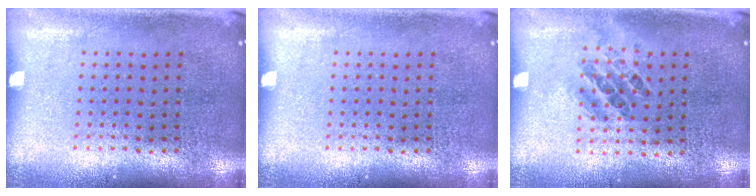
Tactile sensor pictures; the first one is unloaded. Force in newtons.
{"total": 0.0}
{"total": 0.9, "press": 0.8, "slide": 0.5}